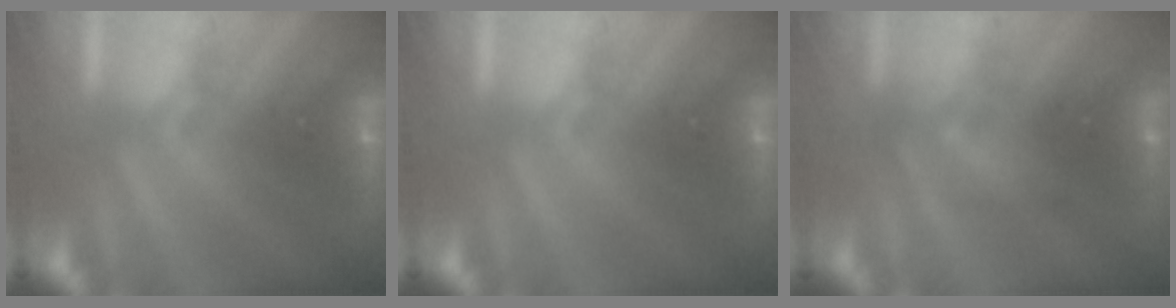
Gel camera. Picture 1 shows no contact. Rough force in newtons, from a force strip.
{"total": 0.0}
{"total": 2.4}